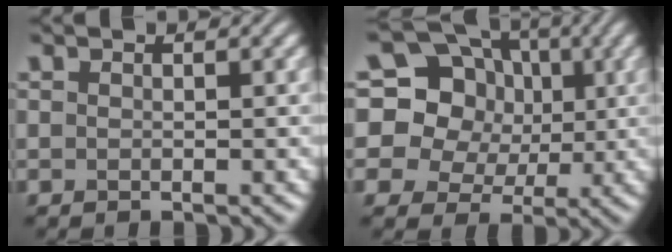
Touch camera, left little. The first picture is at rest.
{"total": 18.7, "force": [5.3, 16.5, 7.1], "torque": [-0.171, 0.046, 0.071]}